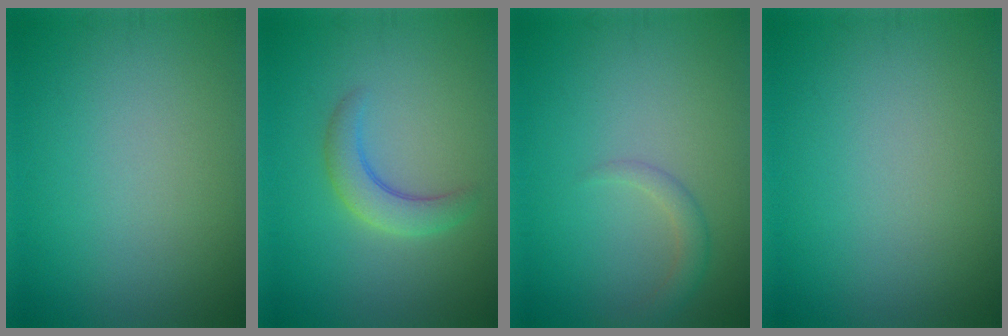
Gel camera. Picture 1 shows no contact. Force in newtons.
{"total": 3.0, "press": 3.0, "slide": 0.3}
{"total": 1.7, "press": 1.7, "slide": 0.1}
{"total": 0.0}